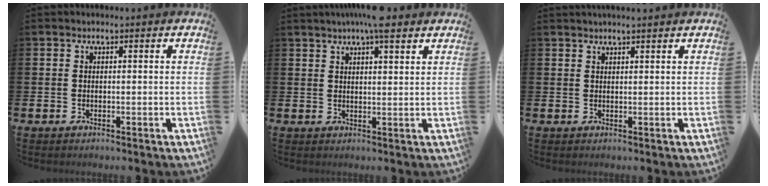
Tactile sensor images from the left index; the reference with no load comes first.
{"total": 4.8, "force": [4.1, 0.8, 2.5], "torque": [-0.048, -0.008, 0.071]}
{"total": 1.4, "force": [1.3, -0.1, 0.4], "torque": [-0.008, 0.000, 0.025]}